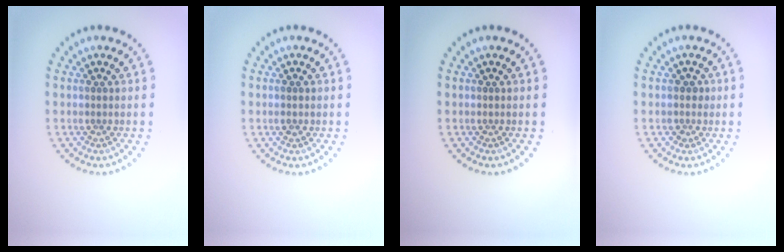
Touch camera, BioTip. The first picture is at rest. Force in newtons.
{"total": 1.0, "press": 1.0, "slide": 0.1}
{"total": 0.0}
{"total": 1.1, "press": 0.9, "slide": 0.5}